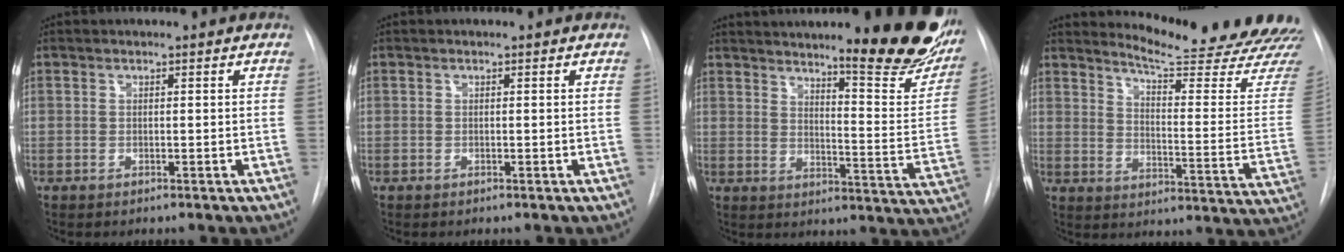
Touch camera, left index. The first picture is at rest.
{"total": 0.0}
{"total": 21.4, "force": [16.4, 2.9, 13.4], "torque": [-0.167, -0.052, 0.207]}
{"total": 22.6, "force": [21.6, 0.3, 6.6], "torque": [-0.091, -0.143, 0.256]}